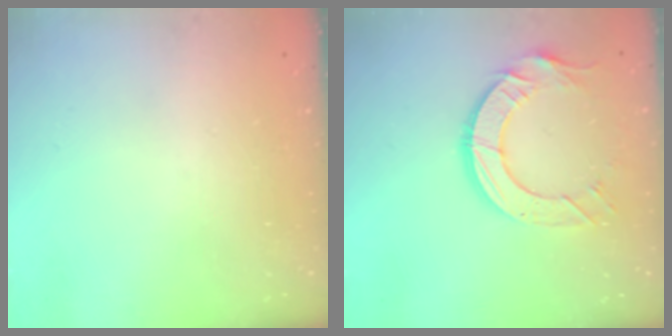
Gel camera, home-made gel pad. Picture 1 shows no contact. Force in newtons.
{"total": 11.6, "press": 11.5, "slide": 1.1}